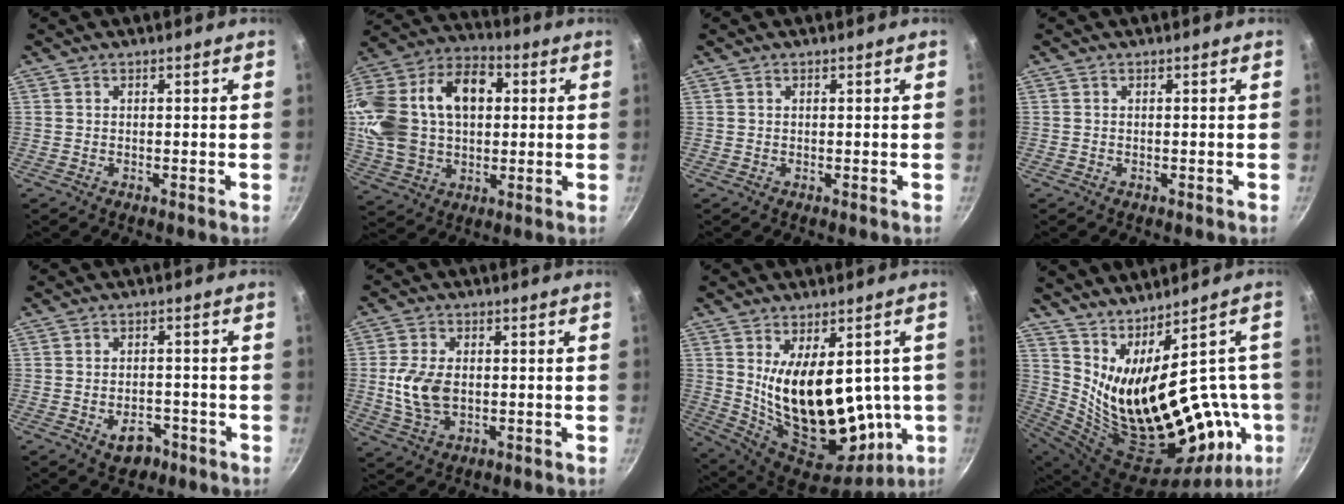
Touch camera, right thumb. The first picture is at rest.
{"total": 24.0, "force": [3.6, 16.4, 17.1], "torque": [-0.315, 0.036, 0.061]}
{"total": 0.0}
{"total": 0.0}
{"total": 5.4, "force": [-2.7, 3.6, 3.1], "torque": [-0.028, 0.019, -0.030]}
{"total": 9.1, "force": [-0.3, 5.9, 6.9], "torque": [-0.130, -0.001, -0.004]}
{"total": 24.2, "force": [1.1, 13.3, 20.2], "torque": [-0.283, -0.047, 0.053]}
{"total": 28.2, "force": [0.4, 13.5, 24.7], "torque": [-0.355, -0.056, 0.054]}